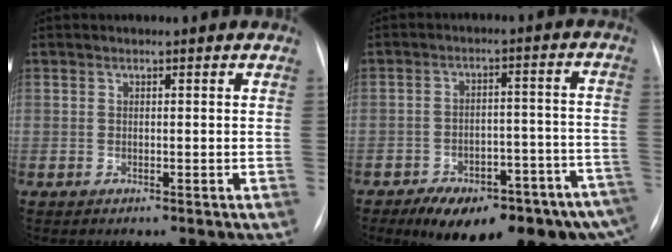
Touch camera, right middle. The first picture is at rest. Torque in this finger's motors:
{"motor_torque": [1.09, -1.05, 0.47, 0.18]}